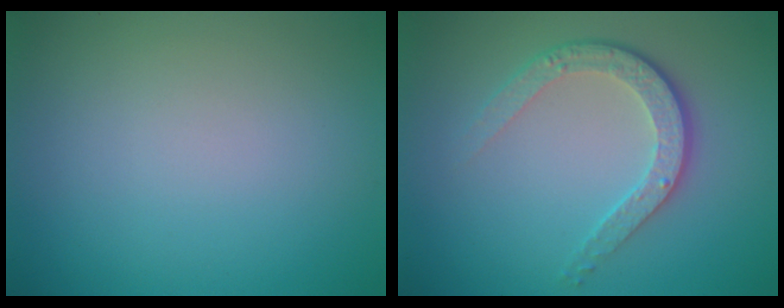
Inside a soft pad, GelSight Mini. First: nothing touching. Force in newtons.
{"total": 3.8, "press": 2.8, "slide": 2.5}